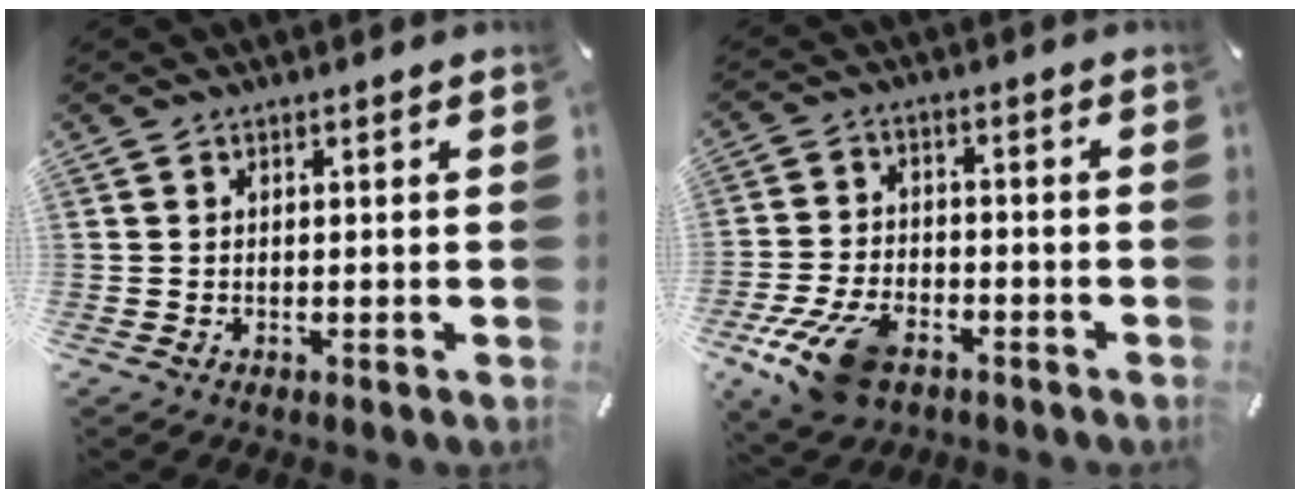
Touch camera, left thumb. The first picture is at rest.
{"total": 12.6, "force": [-7.1, 7.0, 7.7], "torque": [-0.159, 0.031, -0.127]}